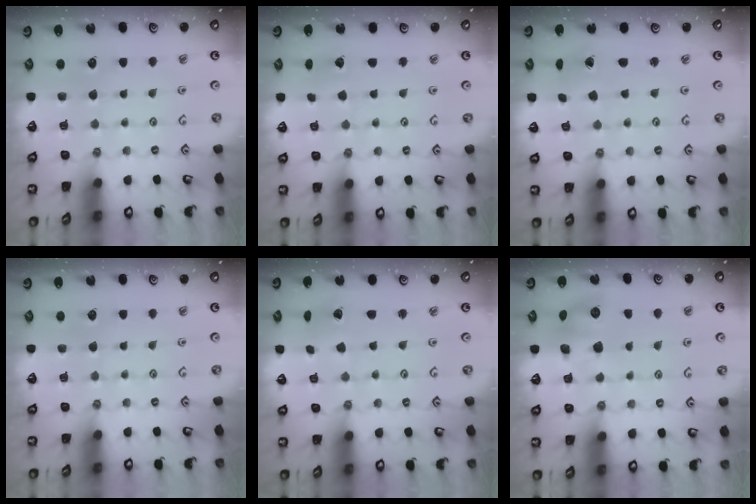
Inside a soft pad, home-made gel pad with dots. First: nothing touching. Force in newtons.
{"total": 2.7, "press": 2.7, "slide": 0.3}
{"total": 1.5, "press": 1.5, "slide": 0.1}
{"total": 0.0}
{"total": 2.4, "press": 2.4, "slide": 0.3}
{"total": 10.1, "press": 10.1, "slide": 0.6}